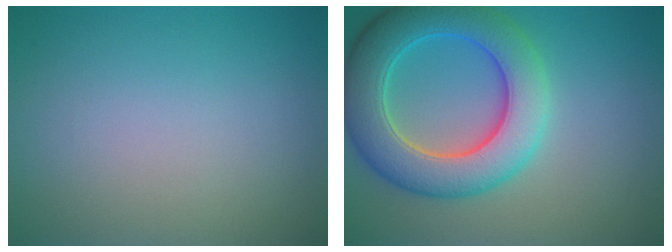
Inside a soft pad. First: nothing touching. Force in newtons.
{"total": 8.4, "press": 8.4, "slide": 0.3}